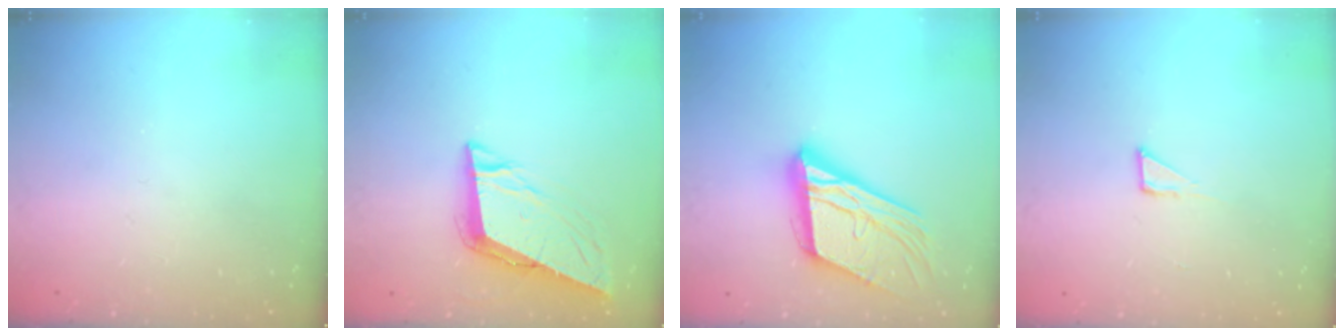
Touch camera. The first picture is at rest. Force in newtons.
{"total": 9.8, "press": 9.3, "slide": 3.0}
{"total": 21.2, "press": 21.0, "slide": 2.9}
{"total": 2.8, "press": 2.8, "slide": 0.2}